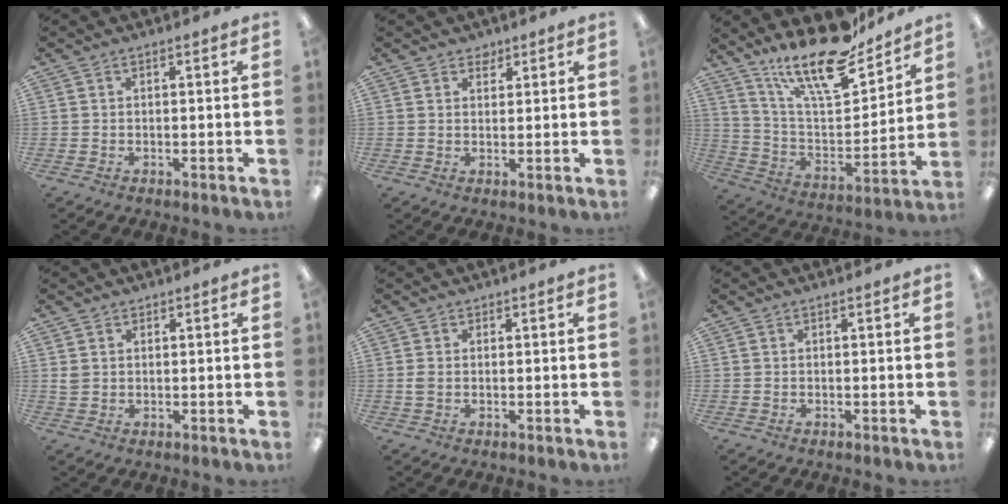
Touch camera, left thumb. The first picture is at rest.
{"total": 2.3, "force": [1.8, 1.4, 0.2], "torque": [0.002, -0.004, 0.033]}
{"total": 20.6, "force": [16.3, 6.0, 11.0], "torque": [-0.198, -0.106, 0.279]}
{"total": 2.0, "force": [1.0, 1.7, 0.5], "torque": [-0.013, 0.003, 0.017]}
{"total": 1.8, "force": [0.2, 1.3, 1.2], "torque": [-0.024, 0.005, 0.002]}
{"total": 0.0}